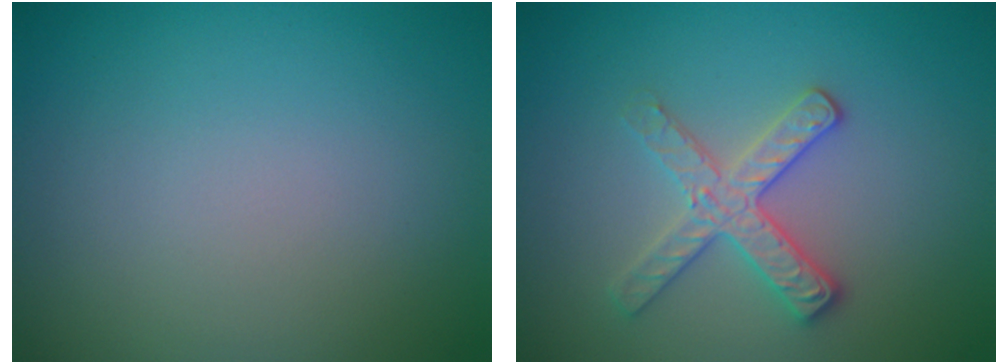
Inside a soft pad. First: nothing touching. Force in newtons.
{"total": 2.9, "press": 2.8, "slide": 0.8}